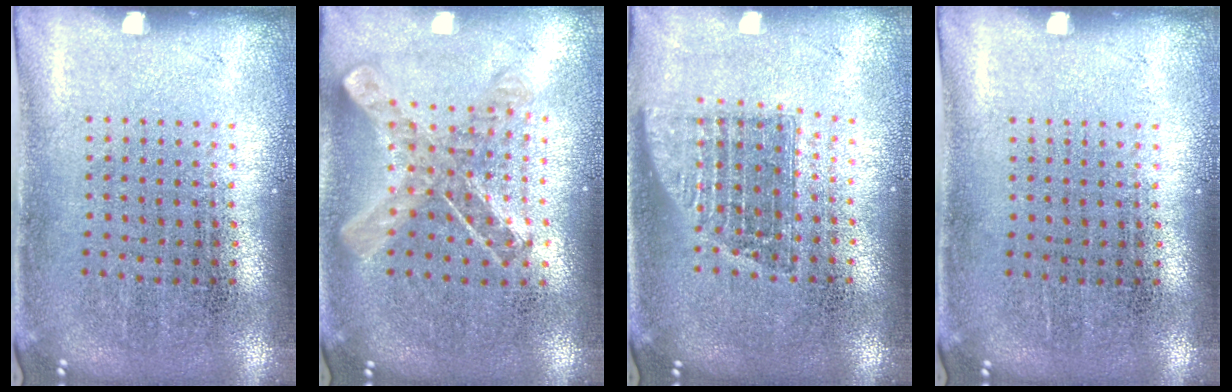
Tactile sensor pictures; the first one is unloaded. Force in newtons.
{"total": 0.9, "press": 0.9, "slide": 0.1}
{"total": 1.4, "press": 1.1, "slide": 0.9}
{"total": 0.0}